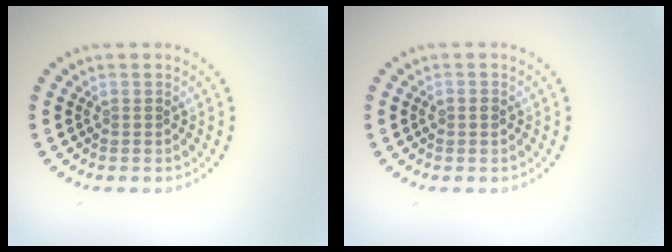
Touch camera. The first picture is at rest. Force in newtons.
{"total": 1.1, "press": 1.1, "slide": 0.1}